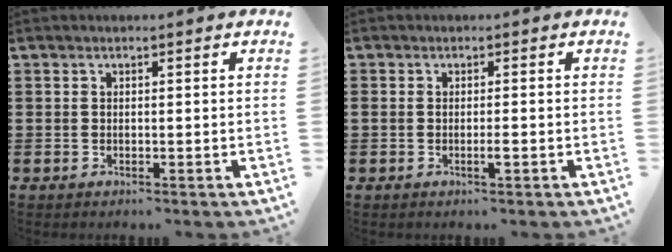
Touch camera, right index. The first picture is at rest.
{"total": 1.6, "force": [-0.6, 0.1, 1.4], "torque": [-0.025, -0.001, -0.012]}